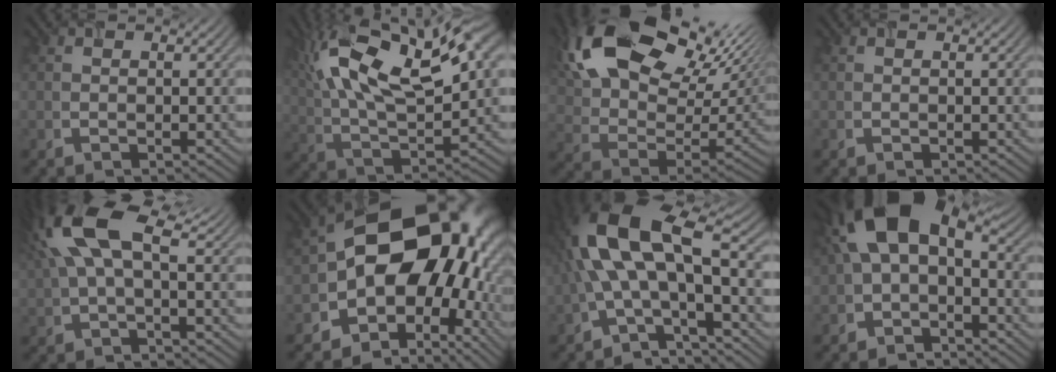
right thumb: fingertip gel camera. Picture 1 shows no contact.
{"total": 19.2, "force": [8.0, 8.2, 15.4], "torque": [-0.301, 0.040, 0.124]}
{"total": 22.1, "force": [11.2, 12.4, 14.5], "torque": [-0.302, 0.054, 0.186]}
{"total": 0.0}
{"total": 12.4, "force": [4.3, 5.3, 10.3], "torque": [-0.240, 0.020, 0.086]}
{"total": 18.2, "force": [-1.2, 13.3, 12.3], "torque": [-0.159, -0.022, 0.004]}
{"total": 14.9, "force": [-0.1, 6.0, 13.6], "torque": [-0.284, 0.028, -0.008]}
{"total": 10.9, "force": [0.3, 6.9, 8.4], "torque": [-0.167, 0.008, -0.001]}